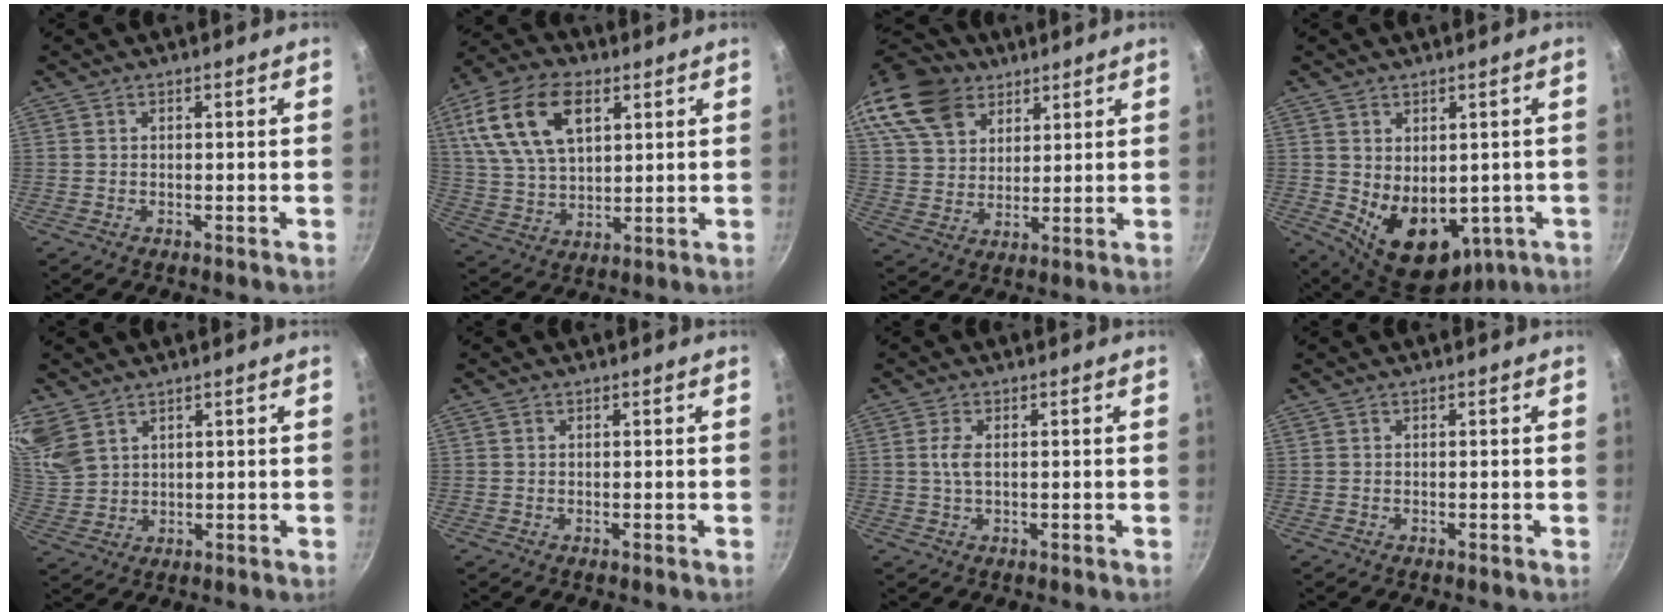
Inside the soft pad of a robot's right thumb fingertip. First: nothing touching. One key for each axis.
{"total": 17.4, "fx": 6.5, "fy": 10.3, "fz": 12.5, "tx": -0.226, "ty": -0.008, "tz": 0.124}
{"total": 18.4, "fx": 12.1, "fy": 12.1, "fz": 6.9, "tx": -0.134, "ty": -0.014, "tz": 0.230}
{"total": 13.3, "fx": -1.5, "fy": 9.3, "fz": 9.4, "tx": -0.115, "ty": -0.017, "tz": 0.011}
{"total": 8.9, "fx": 6.0, "fy": 5.4, "fz": 3.8, "tx": -0.068, "ty": -0.015, "tz": 0.134}
{"total": 0.5, "fx": 0.2, "fy": 0.4, "fz": 0.2, "tx": -0.003, "ty": 0.001, "tz": 0.002}
{"total": 2.7, "fx": 0.4, "fy": 1.3, "fz": 2.4, "tx": -0.052, "ty": 0.002, "tz": 0.008}
{"total": 0.0}